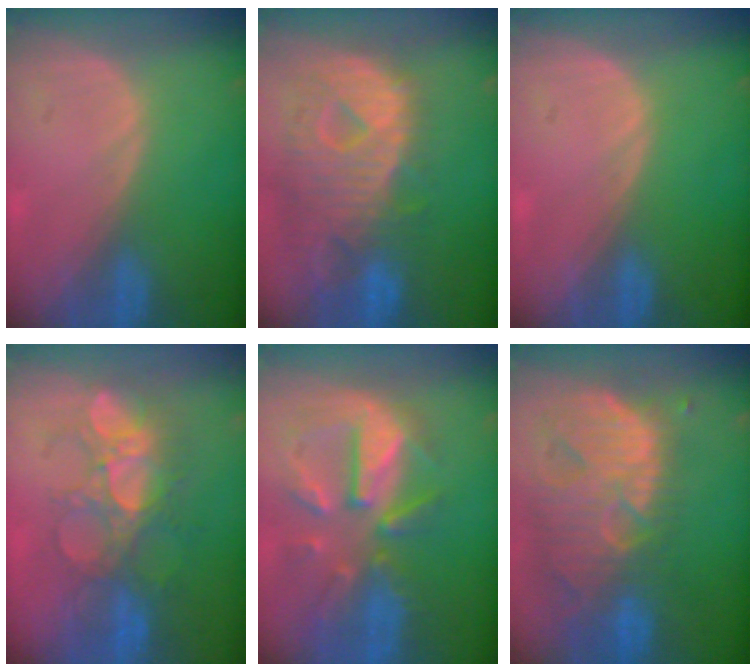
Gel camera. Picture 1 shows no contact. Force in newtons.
{"total": 12.6, "press": 10.9, "slide": 6.4}
{"total": 0.0}
{"total": 8.8, "press": 8.5, "slide": 2.3}
{"total": 10.8, "press": 9.6, "slide": 4.9}
{"total": 13.7, "press": 11.6, "slide": 7.3}